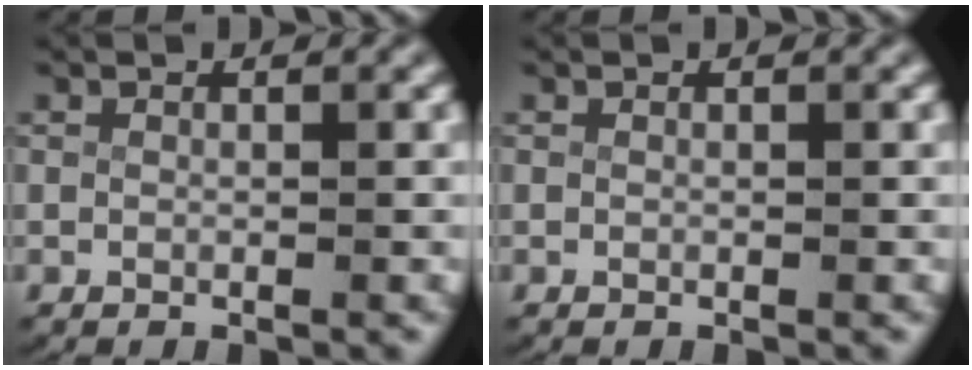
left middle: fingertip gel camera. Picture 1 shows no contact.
{"total": 0.0}